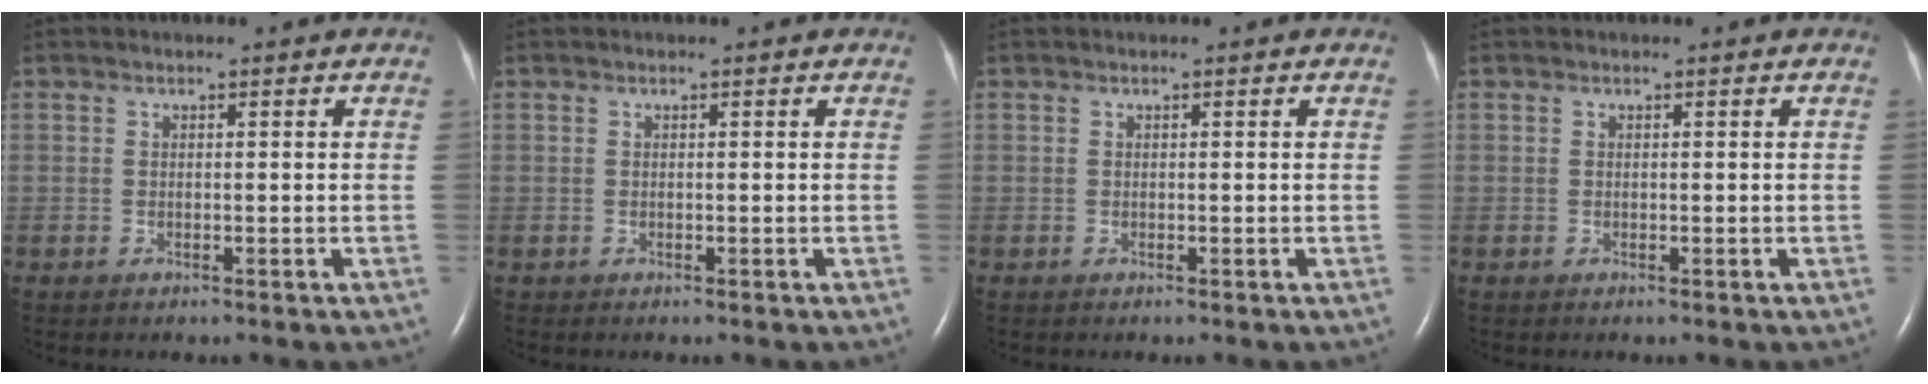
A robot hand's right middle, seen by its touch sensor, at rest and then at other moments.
{"total": 0.0}
{"total": 0.0}
{"total": 0.0}